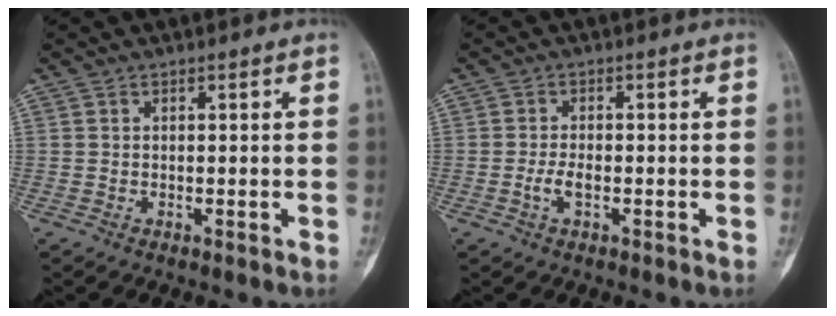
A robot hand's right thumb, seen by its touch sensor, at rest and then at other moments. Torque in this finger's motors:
{"motor_torque": [0.33, 0.12, 0.32, -0.02, 0.09]}